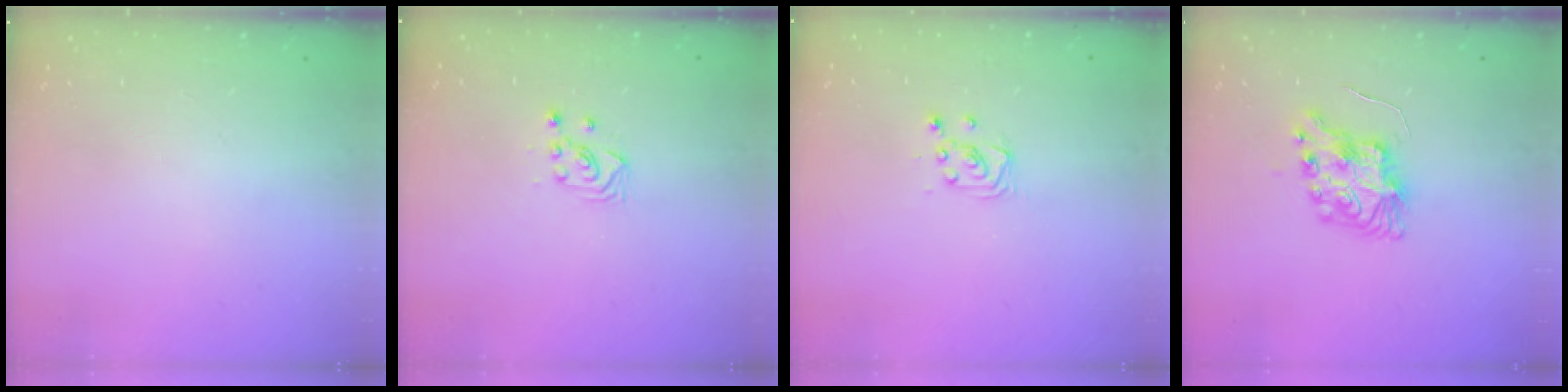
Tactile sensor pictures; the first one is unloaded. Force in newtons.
{"total": 2.6, "press": 2.6, "slide": 0.3}
{"total": 3.6, "press": 3.6, "slide": 0.3}
{"total": 9.8, "press": 9.8, "slide": 0.9}